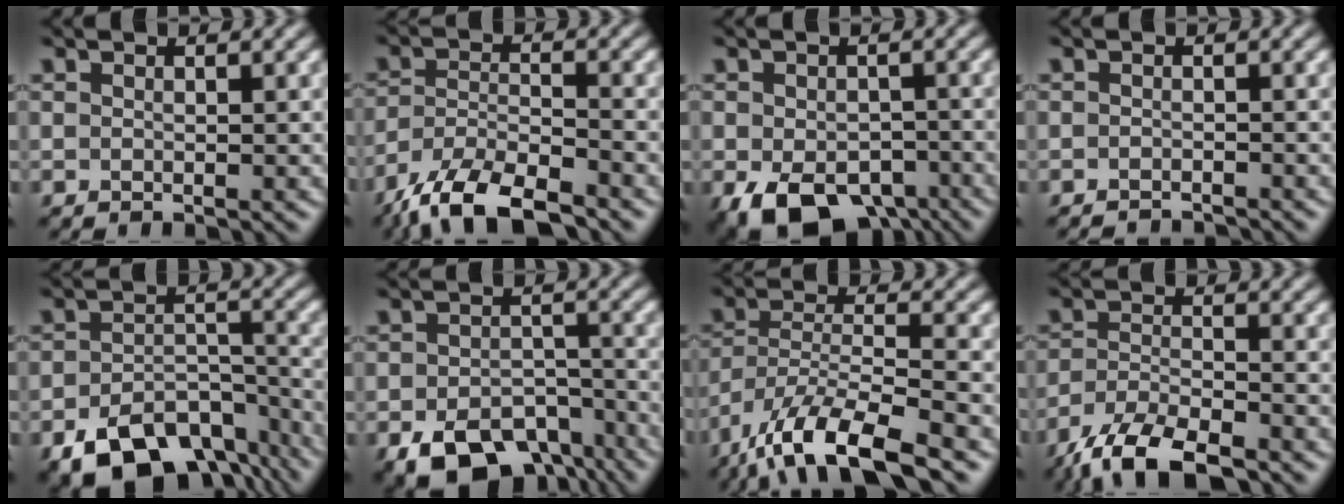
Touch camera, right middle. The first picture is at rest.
{"total": 8.9, "force": [-7.1, 2.6, 4.5], "torque": [-0.086, -0.006, -0.136]}
{"total": 9.0, "force": [-5.0, 5.3, 5.3], "torque": [-0.095, -0.032, -0.067]}
{"total": 1.2, "force": [-1.2, 0.1, 0.2], "torque": [0.002, -0.003, -0.016]}
{"total": 10.4, "force": [-7.0, 5.4, 5.5], "torque": [-0.092, -0.019, -0.106]}
{"total": 9.1, "force": [-5.8, 5.0, 5.0], "torque": [-0.085, -0.022, -0.082]}
{"total": 10.8, "force": [-7.9, 3.2, 6.7], "torque": [-0.124, -0.005, -0.148]}
{"total": 7.2, "force": [-5.8, 2.0, 3.8], "torque": [-0.075, -0.008, -0.113]}